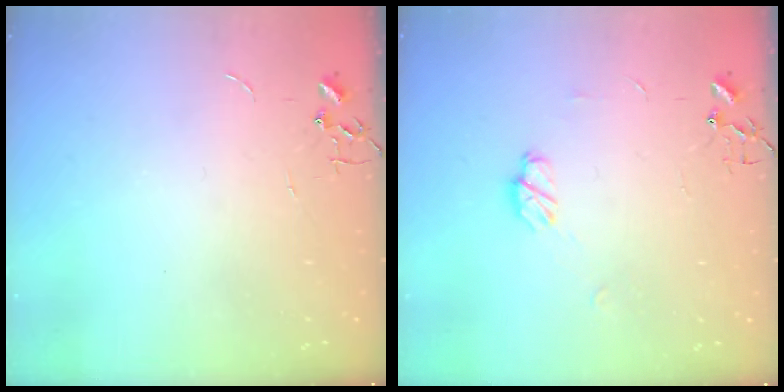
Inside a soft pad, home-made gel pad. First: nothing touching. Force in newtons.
{"total": 6.1, "press": 6.0, "slide": 0.4}